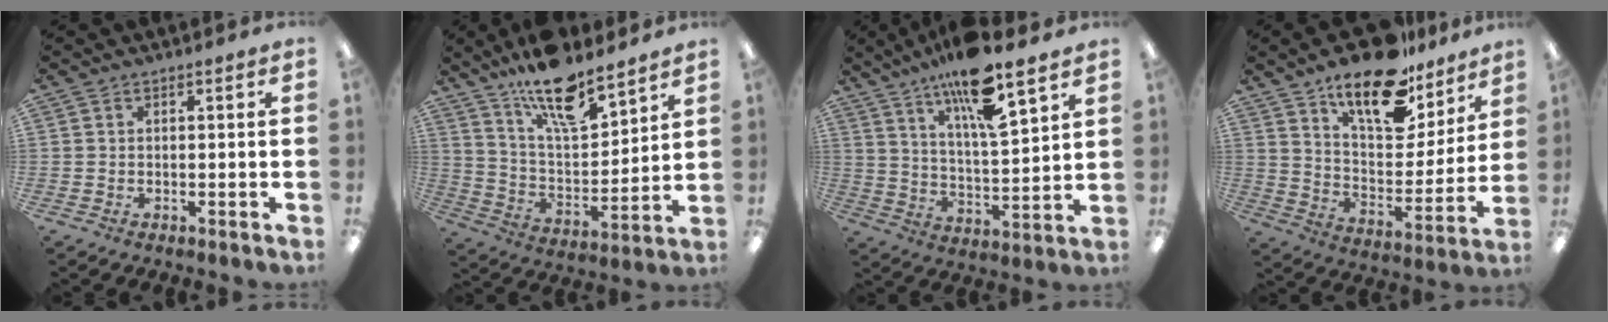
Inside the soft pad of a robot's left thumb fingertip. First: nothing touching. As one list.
[{"total": 16.4, "force": [12.9, 5.2, 8.7], "torque": [-0.155, -0.078, 0.224]}, {"total": 15.4, "force": [11.5, 3.1, 9.8], "torque": [-0.172, -0.066, 0.188]}, {"total": 18.8, "force": [14.1, 7.9, 9.6], "torque": [-0.159, -0.092, 0.245]}]